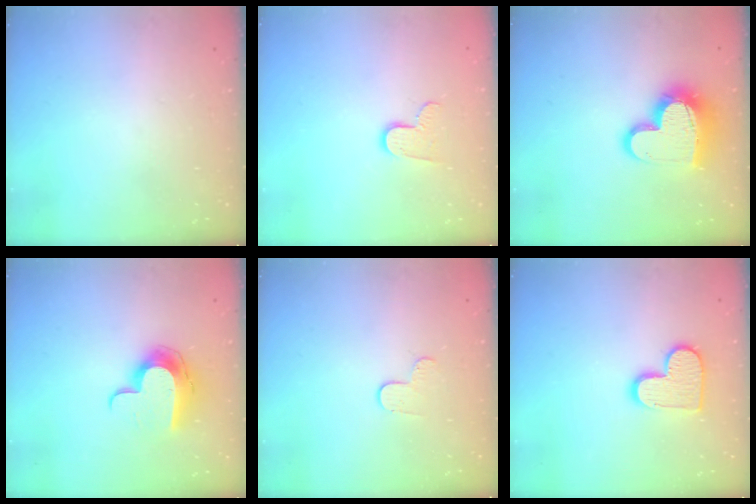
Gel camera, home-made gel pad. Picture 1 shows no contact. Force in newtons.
{"total": 7.2, "press": 7.2, "slide": 0.4}
{"total": 16.5, "press": 16.5, "slide": 0.5}
{"total": 11.6, "press": 11.6, "slide": 0.2}
{"total": 3.8, "press": 3.8, "slide": 0.4}
{"total": 11.6, "press": 11.6, "slide": 0.7}